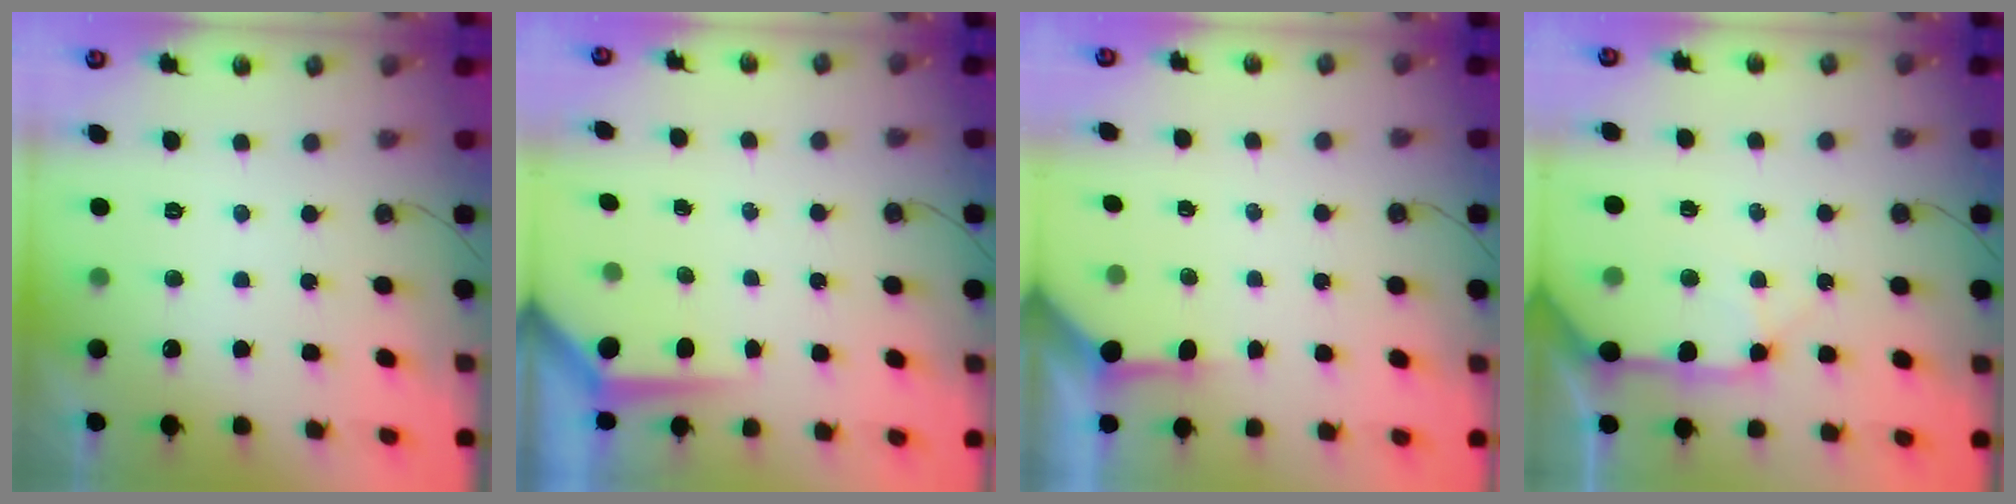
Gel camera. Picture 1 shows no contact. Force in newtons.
{"total": 4.0, "press": 3.9, "slide": 0.3}
{"total": 3.1, "press": 3.1, "slide": 0.5}
{"total": 11.7, "press": 11.6, "slide": 1.7}